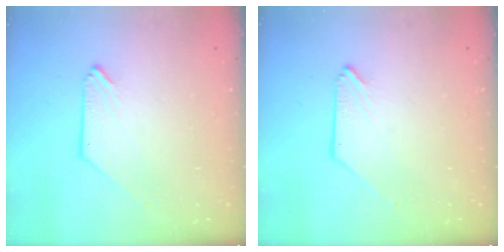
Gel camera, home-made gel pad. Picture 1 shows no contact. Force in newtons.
{"total": 0.0}